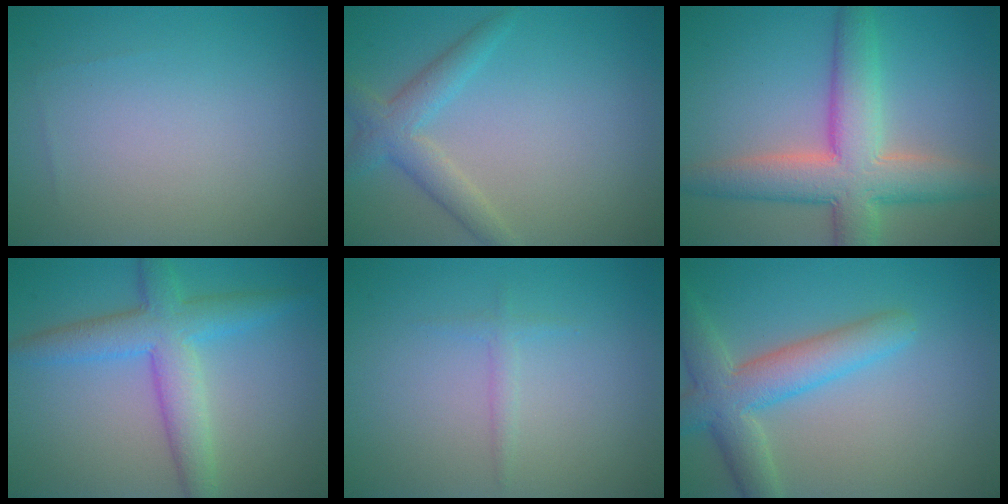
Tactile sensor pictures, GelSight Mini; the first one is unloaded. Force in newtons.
{"total": 3.1, "press": 3.1, "slide": 0.2}
{"total": 7.9, "press": 7.9, "slide": 0.6}
{"total": 5.5, "press": 5.5, "slide": 0.1}
{"total": 0.9, "press": 0.9, "slide": 0.0}
{"total": 5.4, "press": 5.4, "slide": 0.1}